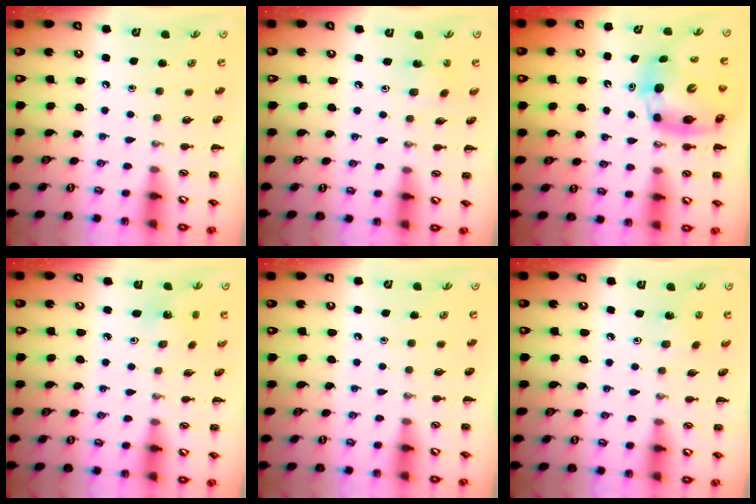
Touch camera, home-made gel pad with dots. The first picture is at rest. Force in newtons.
{"total": 1.5, "press": 1.3, "slide": 0.6}
{"total": 9.3, "press": 9.0, "slide": 2.3}
{"total": 2.0, "press": 1.9, "slide": 0.7}
{"total": 0.0}
{"total": 1.8, "press": 1.7, "slide": 0.6}